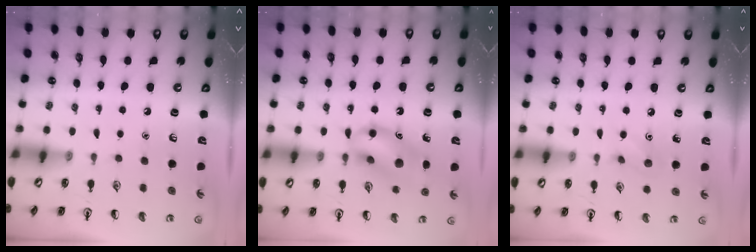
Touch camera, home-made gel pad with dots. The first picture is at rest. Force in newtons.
{"total": 13.5, "press": 13.4, "slide": 1.4}
{"total": 5.8, "press": 5.6, "slide": 1.7}